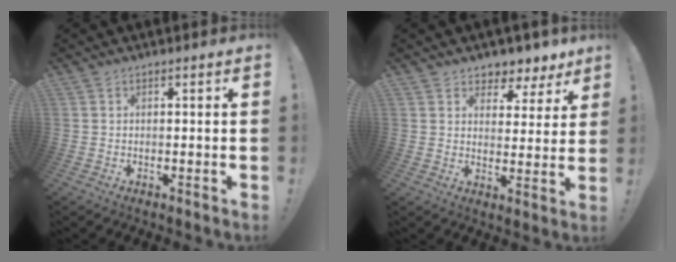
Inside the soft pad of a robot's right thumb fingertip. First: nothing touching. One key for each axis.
{"total": 5.6, "fx": 4.2, "fy": 3.5, "fz": 1.1, "tx": 0.002, "ty": -0.046, "tz": 0.076}